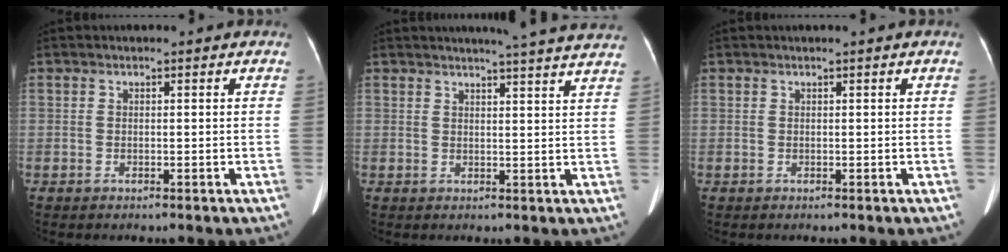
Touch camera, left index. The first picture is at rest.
{"total": 13.4, "force": [12.3, -0.3, 5.2], "torque": [-0.070, -0.023, 0.129]}
{"total": 0.0}